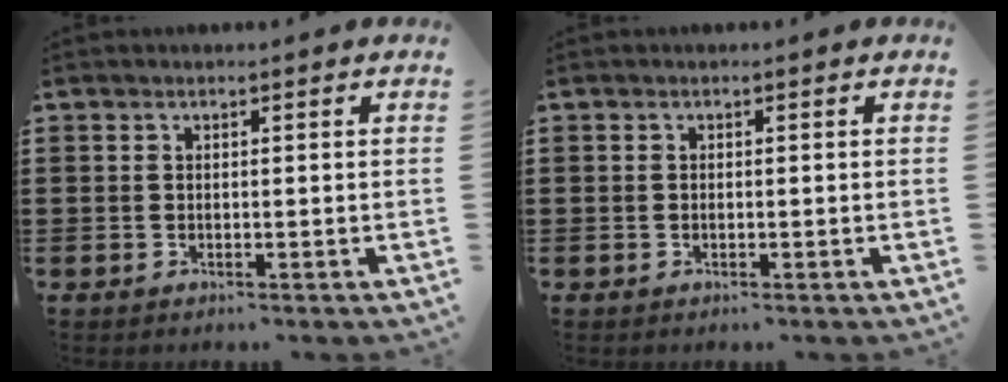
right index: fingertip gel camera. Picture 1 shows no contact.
{"total": 0.0}